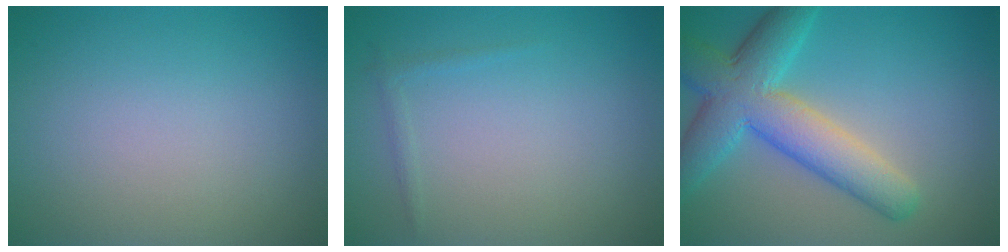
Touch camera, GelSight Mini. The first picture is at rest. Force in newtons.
{"total": 0.7, "press": 0.7, "slide": 0.0}
{"total": 7.7, "press": 7.7, "slide": 0.3}